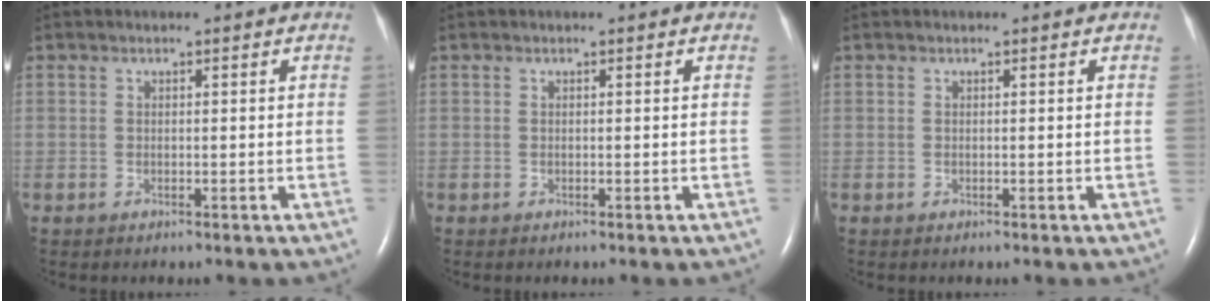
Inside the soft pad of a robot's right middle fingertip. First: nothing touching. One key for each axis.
{"total": 0.0}
{"total": 0.0}